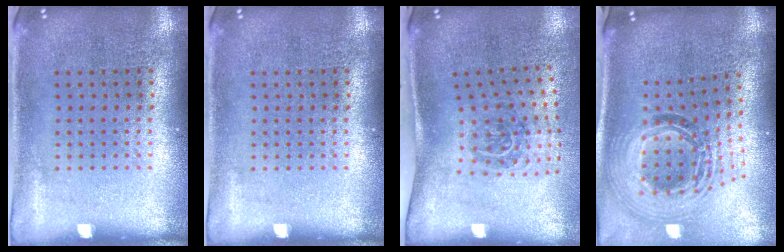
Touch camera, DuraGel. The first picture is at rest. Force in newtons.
{"total": 0.0}
{"total": 2.0, "press": 1.2, "slide": 1.6}
{"total": 2.0, "press": 1.6, "slide": 1.2}